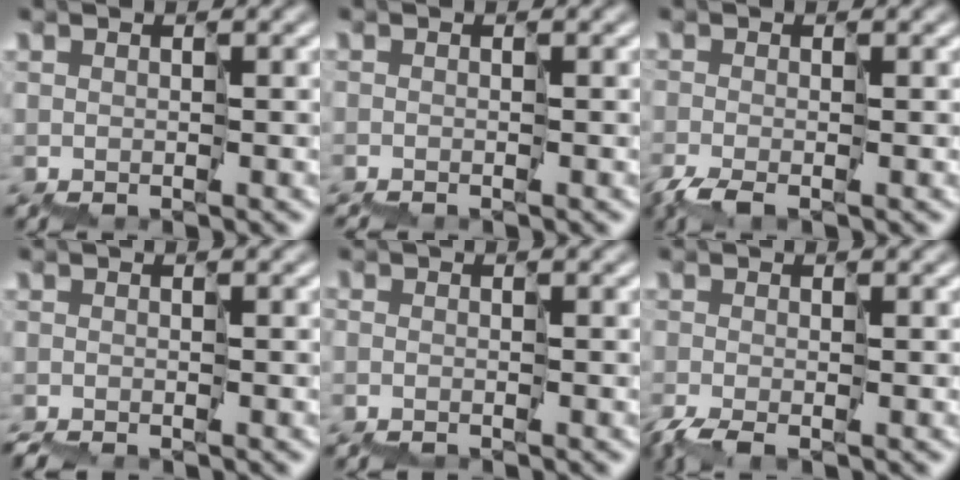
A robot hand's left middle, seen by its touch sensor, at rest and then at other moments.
{"total": 0.7, "force": [-0.7, -0.2, 0.0], "torque": [0.003, -0.003, -0.018]}
{"total": 1.5, "force": [-1.2, -0.1, 0.8], "torque": [-0.017, -0.008, -0.026]}
{"total": 1.7, "force": [-1.6, 0.3, 0.6], "torque": [-0.010, -0.005, -0.034]}
{"total": 1.3, "force": [-1.2, 0.4, 0.1], "torque": [0.010, -0.002, -0.029]}
{"total": 1.7, "force": [-1.4, 0.1, 1.0], "torque": [-0.020, -0.008, -0.030]}